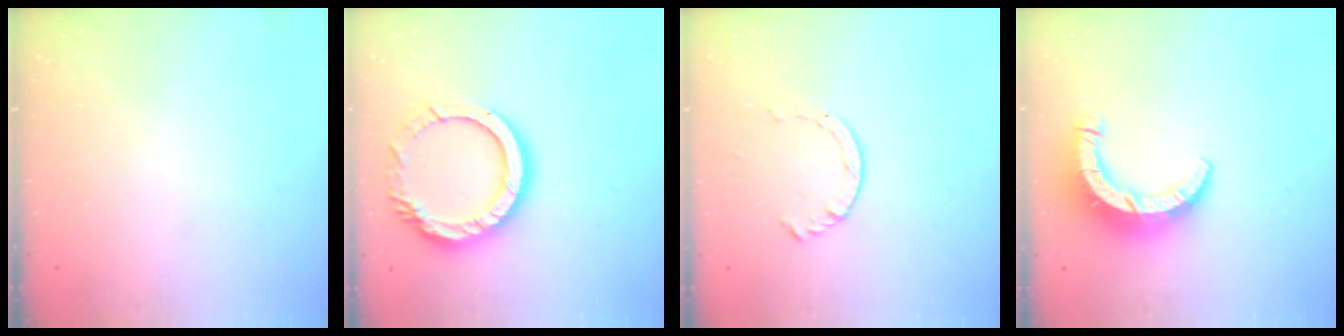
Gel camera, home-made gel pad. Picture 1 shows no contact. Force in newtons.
{"total": 14.2, "press": 14.1, "slide": 1.3}
{"total": 3.5, "press": 3.5, "slide": 0.4}
{"total": 9.6, "press": 9.6, "slide": 1.0}